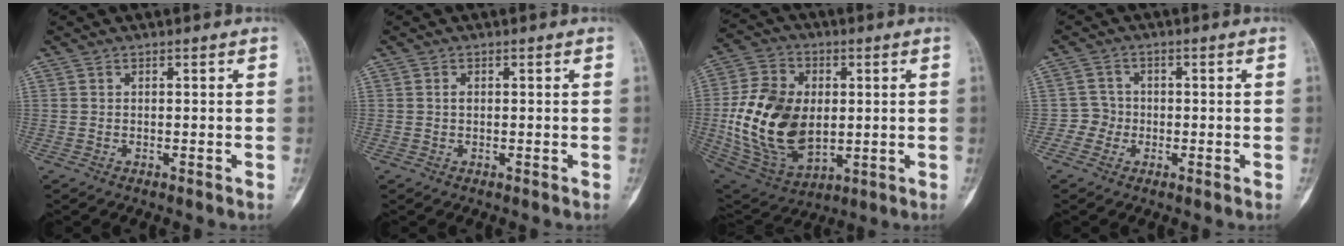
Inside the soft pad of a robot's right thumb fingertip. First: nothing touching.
{"total": 0.8, "force": [0.1, 0.5, 0.6], "torque": [-0.008, 0.002, 0.002]}
{"total": 20.4, "force": [-0.1, 13.5, 15.3], "torque": [-0.275, -0.007, 0.016]}
{"total": 2.9, "force": [-0.9, 2.7, 0.0], "torque": [0.019, 0.012, -0.026]}